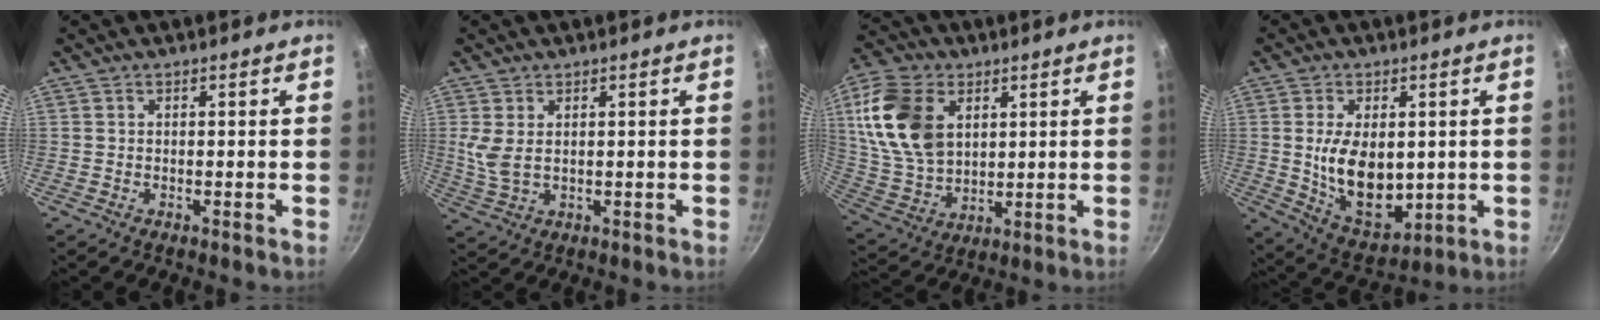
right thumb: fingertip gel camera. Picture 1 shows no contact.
{"total": 4.7, "force": [1.1, 2.7, 3.7], "torque": [-0.071, -0.006, 0.029]}
{"total": 17.4, "force": [5.0, 11.7, 11.8], "torque": [-0.209, -0.012, 0.106]}
{"total": 13.8, "force": [0.7, 8.4, 10.9], "torque": [-0.161, -0.024, 0.032]}